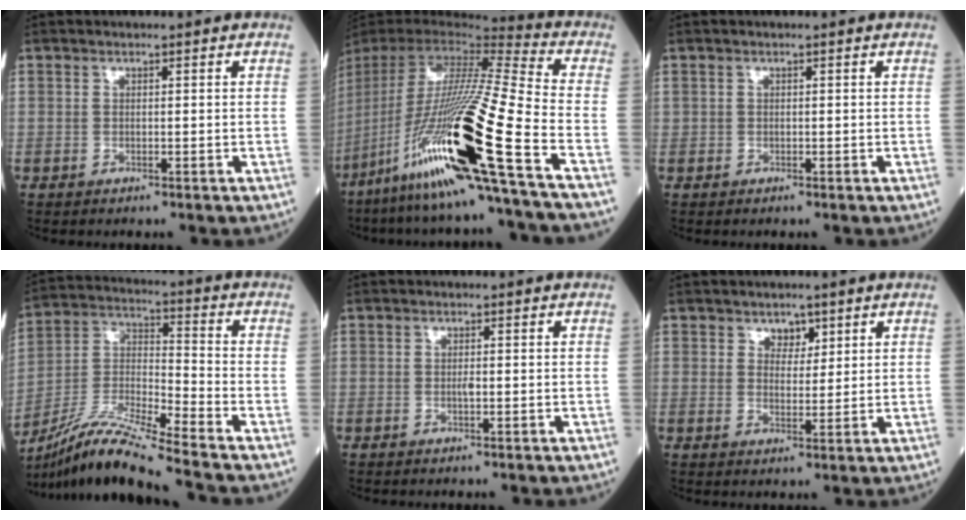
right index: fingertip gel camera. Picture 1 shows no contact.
{"total": 28.6, "force": [-12.6, -0.3, 25.6], "torque": [-0.507, -0.061, -0.241]}
{"total": 0.0}
{"total": 14.7, "force": [-12.6, -1.4, 7.4], "torque": [-0.152, -0.006, -0.237]}
{"total": 0.8, "force": [-0.2, 0.1, 0.7], "torque": [-0.016, 0.000, -0.003]}
{"total": 2.7, "force": [1.8, 1.7, 1.1], "torque": [-0.010, -0.001, 0.029]}